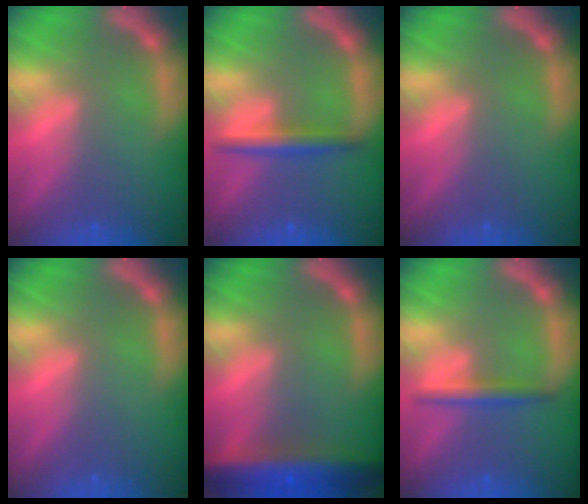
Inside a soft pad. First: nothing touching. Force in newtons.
{"total": 3.0}
{"total": 0.0}
{"total": 0.0}
{"total": 8.6}
{"total": 2.4}